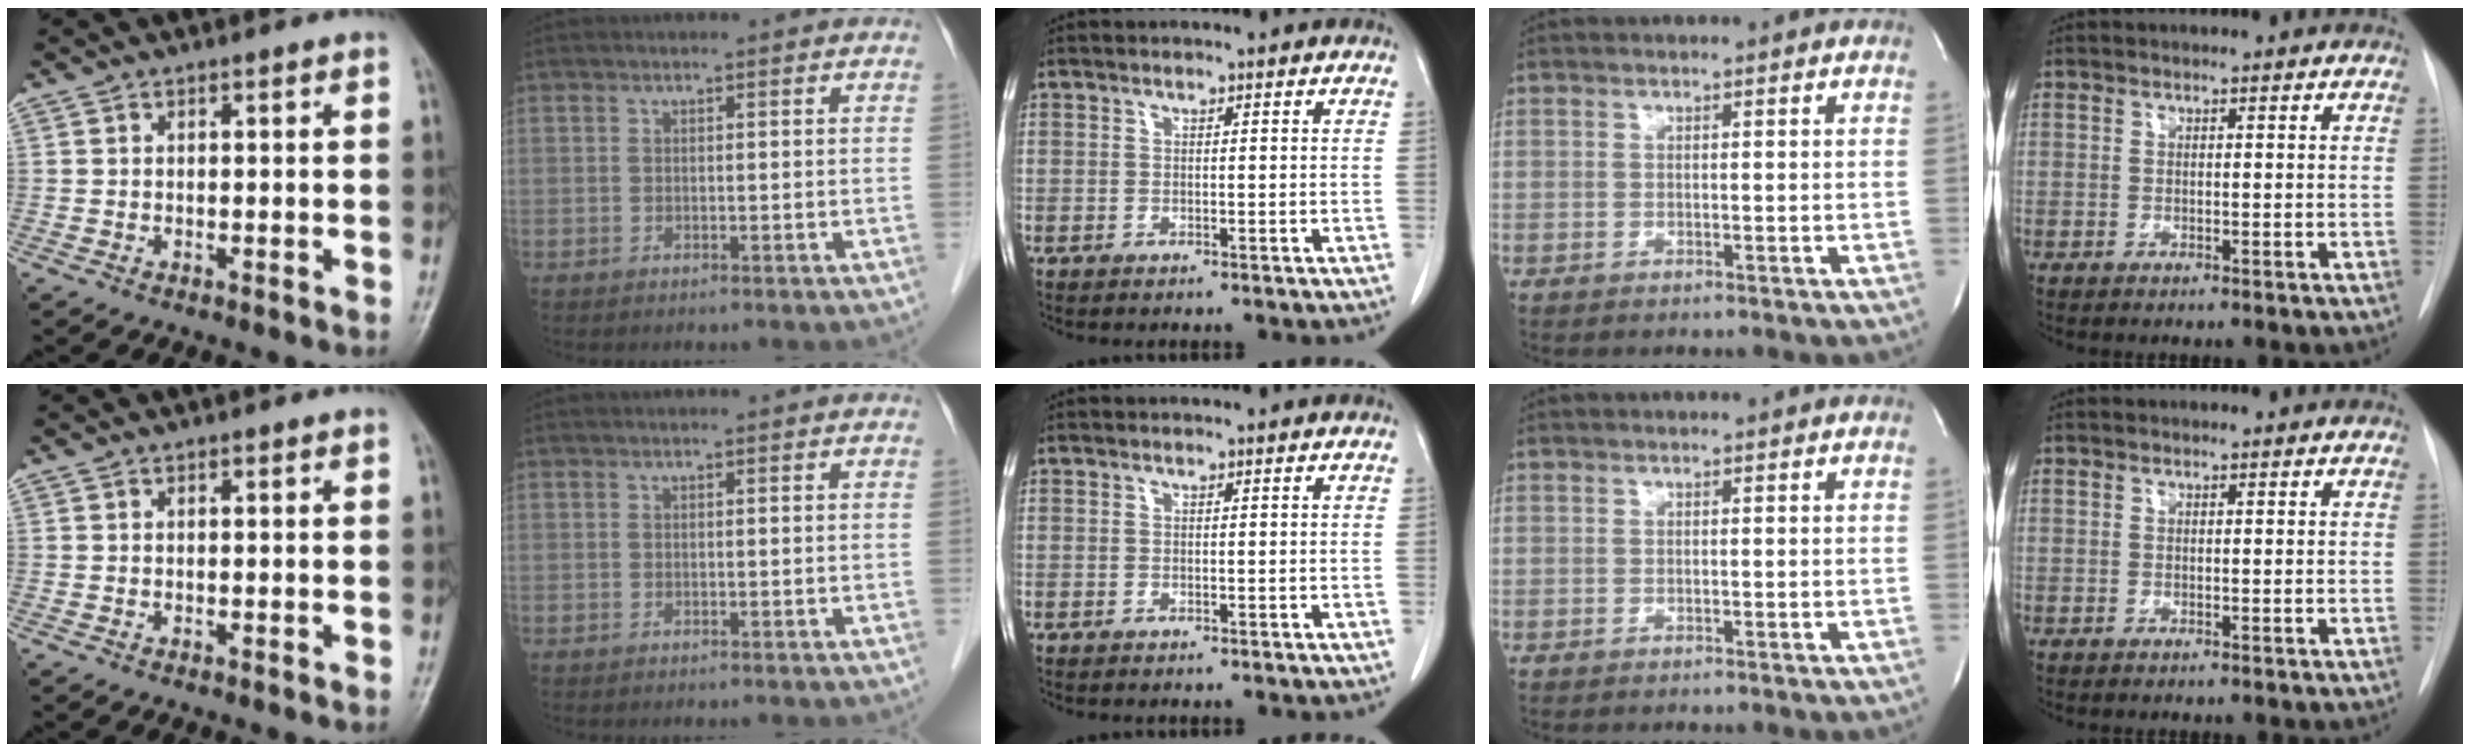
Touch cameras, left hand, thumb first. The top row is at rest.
{}